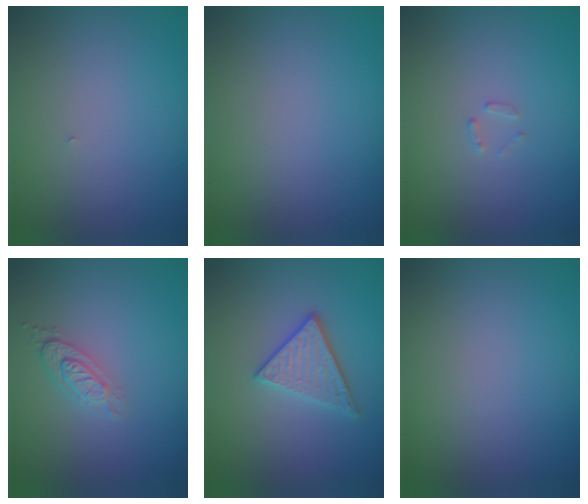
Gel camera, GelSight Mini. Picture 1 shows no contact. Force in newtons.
{"total": 0.0}
{"total": 0.9, "press": 0.9, "slide": 0.2}
{"total": 2.1, "press": 1.9, "slide": 0.9}
{"total": 3.0, "press": 2.9, "slide": 0.8}
{"total": 0.0}